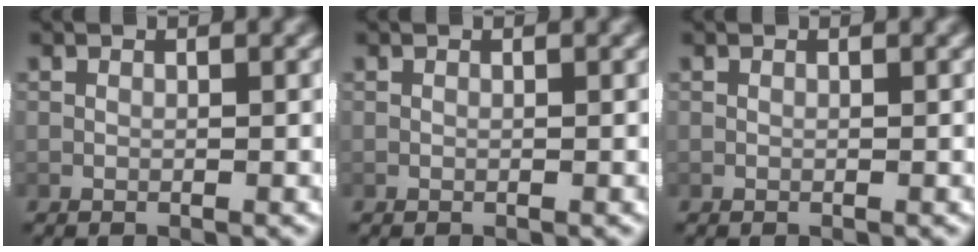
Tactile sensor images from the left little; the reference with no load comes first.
{"total": 0.0}
{"total": 0.0}